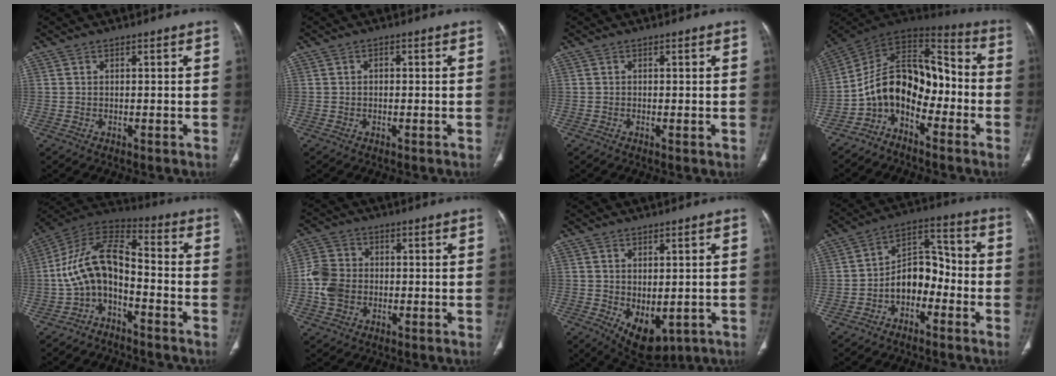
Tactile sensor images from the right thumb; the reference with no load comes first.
{"total": 0.8, "force": [-0.1, 0.7, 0.5], "torque": [-0.002, 0.006, -0.005]}
{"total": 0.5, "force": [-0.1, 0.2, 0.5], "torque": [-0.013, -0.003, -0.003]}
{"total": 14.5, "force": [-5.6, 9.1, 9.8], "torque": [-0.129, 0.099, -0.112]}
{"total": 8.5, "force": [-2.2, 4.8, 6.7], "torque": [-0.129, 0.043, -0.056]}
{"total": 7.3, "force": [-1.1, 6.0, 4.1], "torque": [-0.073, 0.013, -0.026]}
{"total": 8.4, "force": [-2.0, 4.8, 6.6], "torque": [-0.086, -0.007, -0.006]}
{"total": 9.9, "force": [-3.5, 6.7, 6.3], "torque": [-0.071, 0.054, -0.070]}